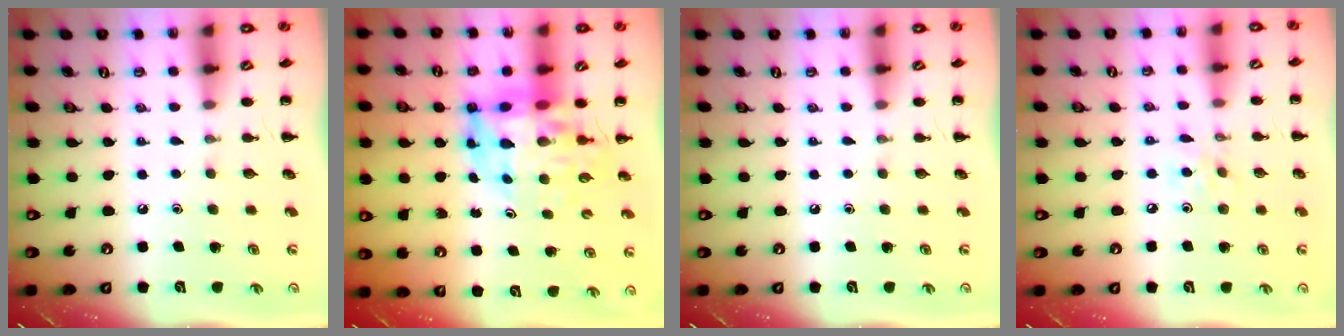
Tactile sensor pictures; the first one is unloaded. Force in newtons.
{"total": 11.3, "press": 10.7, "slide": 3.6}
{"total": 0.0}
{"total": 3.5, "press": 3.3, "slide": 1.1}